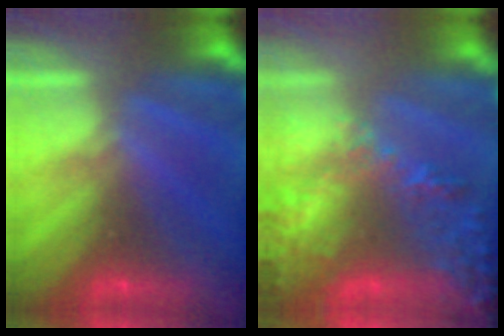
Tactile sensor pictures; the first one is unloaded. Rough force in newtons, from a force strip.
{"total": 5.5}